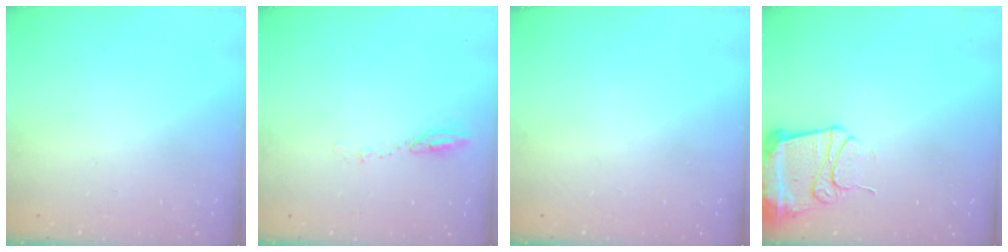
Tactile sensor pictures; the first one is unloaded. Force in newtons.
{"total": 4.0, "press": 4.0, "slide": 0.5}
{"total": 0.0}
{"total": 13.2, "press": 13.2, "slide": 1.4}